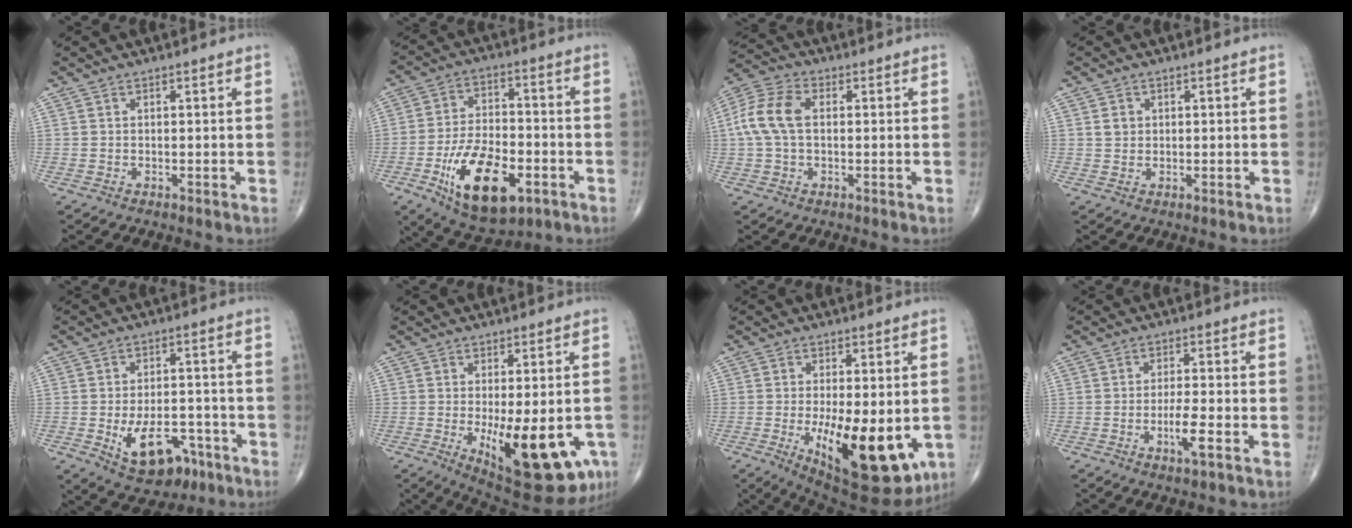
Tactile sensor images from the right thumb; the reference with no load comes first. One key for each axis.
{"total": 17.7, "fx": -6.9, "fy": 8.9, "fz": 13.7, "tx": -0.215, "ty": 0.020, "tz": -0.109}
{"total": 9.4, "fx": 0.7, "fy": 5.8, "fz": 7.3, "tx": -0.166, "ty": 0.026, "tz": 0.009}
{"total": 2.1, "fx": 0.5, "fy": 1.8, "fz": 0.9, "tx": -0.008, "ty": -0.001, "tz": 0.009}
{"total": 12.0, "fx": -5.0, "fy": 7.1, "fz": 8.3, "tx": -0.109, "ty": 0.028, "tz": -0.065}
{"total": 18.1, "fx": -5.4, "fy": 7.1, "fz": 15.7, "tx": -0.176, "ty": -0.016, "tz": -0.055}
{"total": 18.1, "fx": -4.2, "fy": 7.3, "fz": 16.0, "tx": -0.214, "ty": -0.027, "tz": -0.042}
{"total": 5.0, "fx": -1.9, "fy": 0.8, "fz": 4.5, "tx": -0.089, "ty": 0.004, "tz": -0.035}